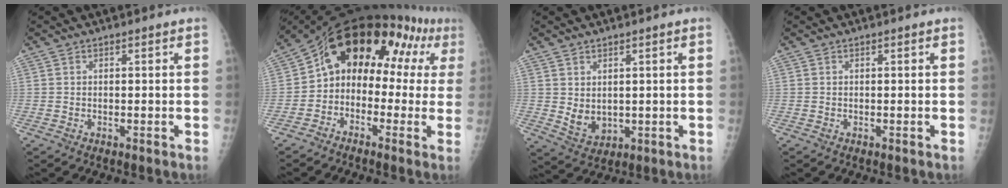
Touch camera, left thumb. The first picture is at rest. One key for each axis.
{"total": 15.9, "fx": 2.2, "fy": 11.3, "fz": 10.9, "tx": -0.095, "ty": 0.066, "tz": 0.019}
{"total": 4.8, "fx": 0.9, "fy": 3.3, "fz": 3.4, "tx": -0.047, "ty": -0.019, "tz": 0.033}
{"total": 0.0}